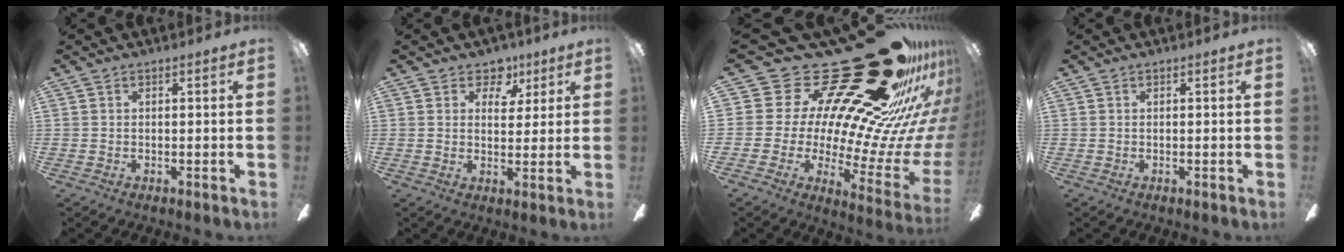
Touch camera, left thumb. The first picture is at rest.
{"total": 6.7, "force": [3.8, 4.8, 2.9], "torque": [-0.023, -0.016, 0.062]}
{"total": 42.7, "force": [25.8, 18.3, 28.7], "torque": [-0.299, -0.224, 0.534]}
{"total": 0.0}